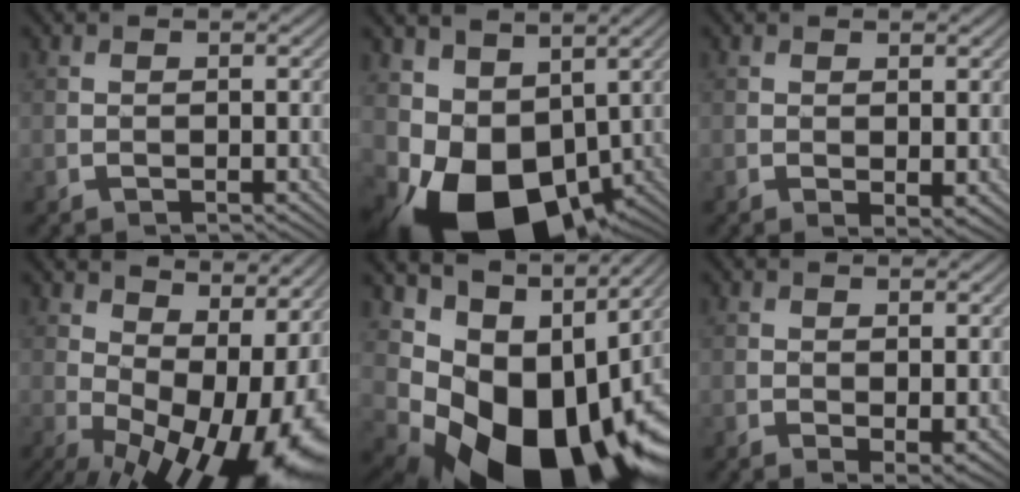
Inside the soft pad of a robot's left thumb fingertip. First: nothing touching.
{"total": 12.4, "force": [-1.8, 8.7, 8.7], "torque": [-0.165, -0.034, -0.018]}
{"total": 1.3, "force": [0.1, 0.5, 1.2], "torque": [-0.021, -0.007, 0.010]}
{"total": 14.9, "force": [1.2, 7.1, 13.1], "torque": [-0.189, 0.000, 0.038]}
{"total": 15.8, "force": [-0.2, 11.2, 11.2], "torque": [-0.188, -0.032, 0.030]}
{"total": 1.6, "force": [0.0, 0.6, 1.5], "torque": [-0.024, -0.009, 0.007]}